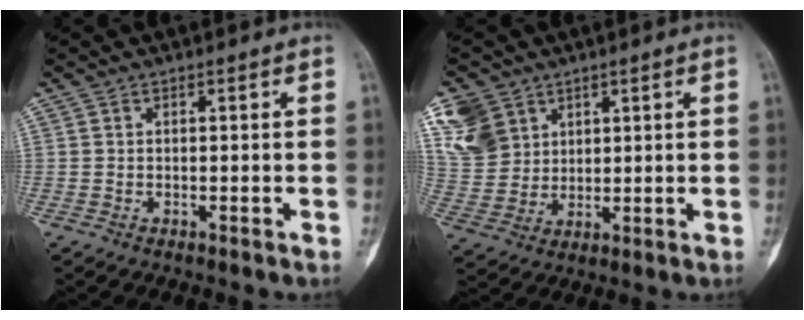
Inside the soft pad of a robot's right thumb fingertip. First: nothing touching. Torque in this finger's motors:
{"motor_torque": [-0.10, 0.24, 0.70, 0.57, 0.04]}